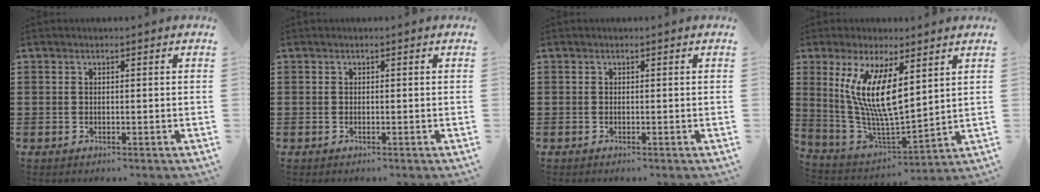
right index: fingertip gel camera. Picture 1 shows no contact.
{"total": 0.0}
{"total": 0.0}
{"total": 11.0, "force": [3.5, 3.0, 10.0], "torque": [-0.216, -0.022, 0.062]}